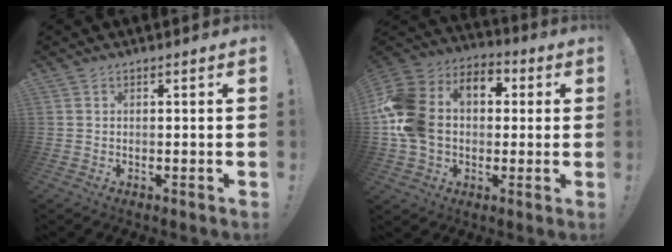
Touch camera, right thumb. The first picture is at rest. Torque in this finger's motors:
{"motor_torque": [2.54, 2.41, 2.07, -0.39, 0.56]}